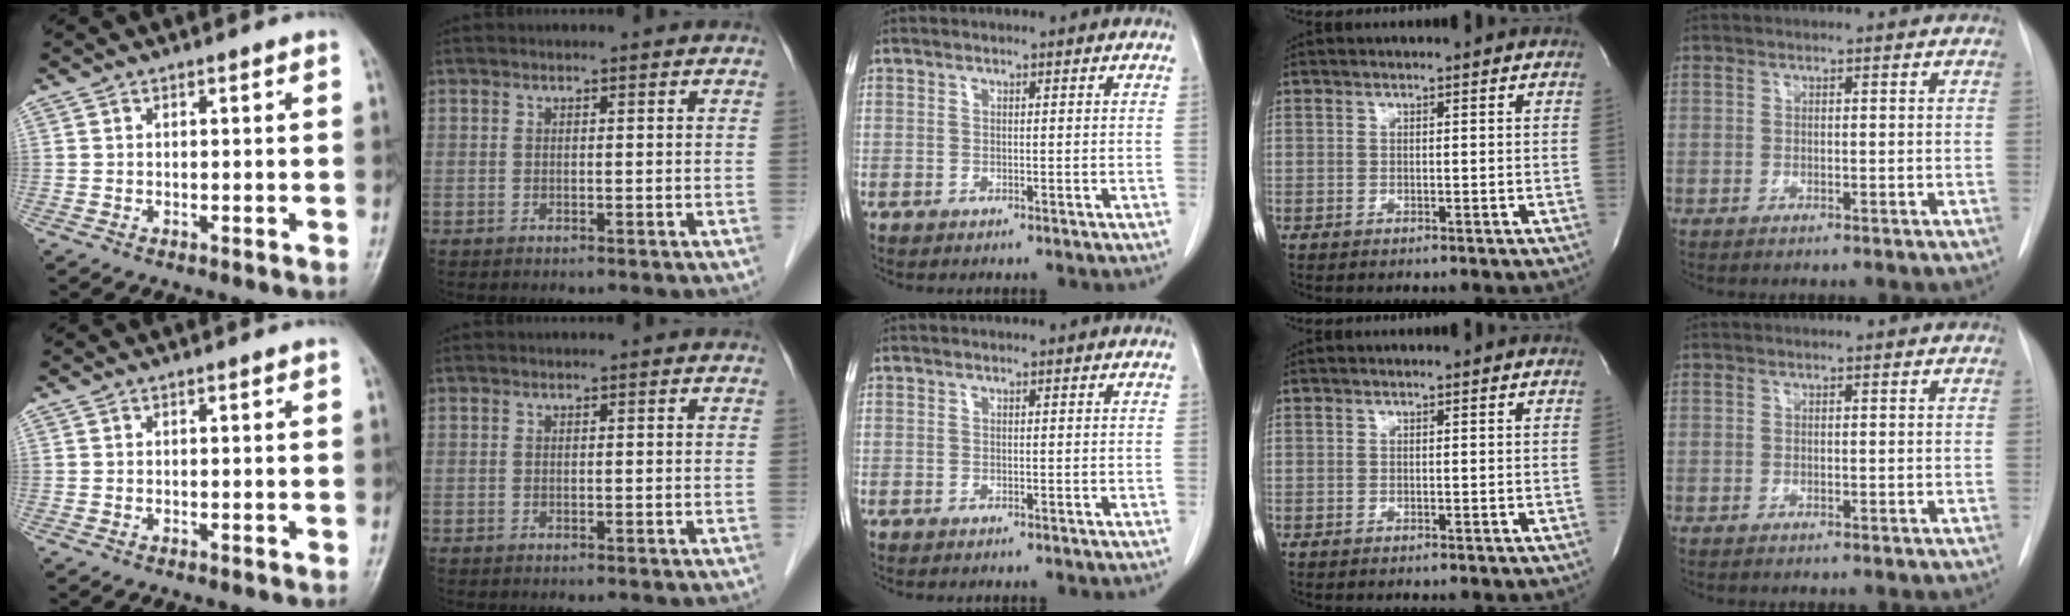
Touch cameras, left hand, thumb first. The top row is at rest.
{}